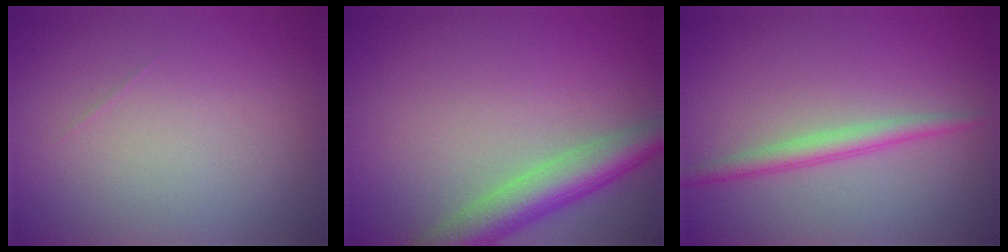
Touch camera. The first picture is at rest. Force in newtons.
{"total": 5.1, "press": 5.1, "slide": 0.3}
{"total": 2.1, "press": 2.1, "slide": 0.0}